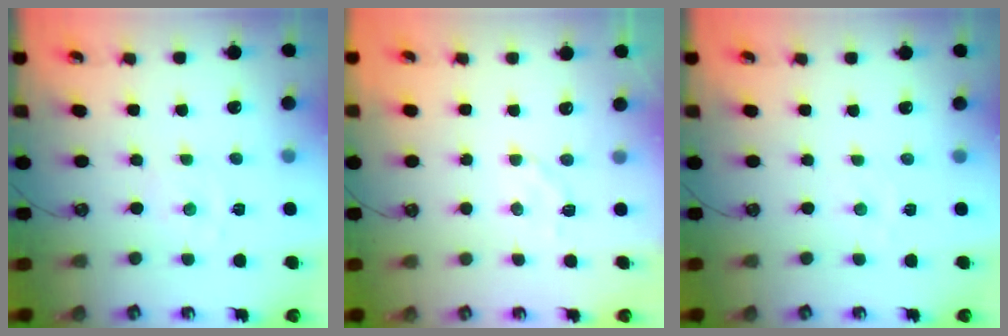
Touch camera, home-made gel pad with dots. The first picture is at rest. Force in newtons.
{"total": 5.8, "press": 5.7, "slide": 1.2}
{"total": 1.8, "press": 1.7, "slide": 0.3}